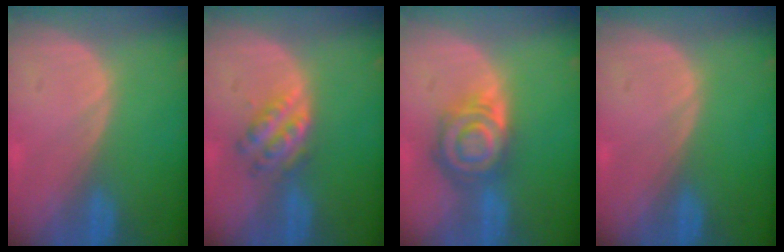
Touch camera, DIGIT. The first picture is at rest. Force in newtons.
{"total": 4.9, "press": 4.7, "slide": 1.6}
{"total": 8.0, "press": 7.1, "slide": 3.8}
{"total": 0.0}